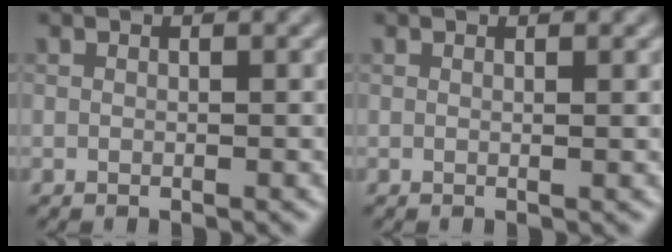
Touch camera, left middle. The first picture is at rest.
{"total": 0.9, "force": [0.3, 0.4, 0.7], "torque": [-0.002, 0.002, -0.002]}